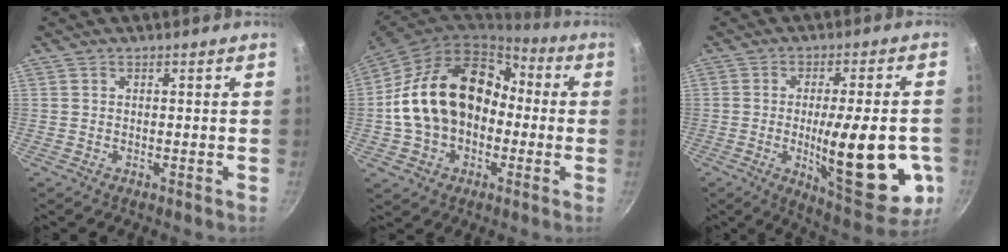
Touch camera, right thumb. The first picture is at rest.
{"total": 21.7, "force": [-0.5, 16.1, 14.4], "torque": [-0.239, 0.066, -0.006]}
{"total": 21.2, "force": [-4.3, 6.5, 19.8], "torque": [-0.253, -0.005, -0.051]}